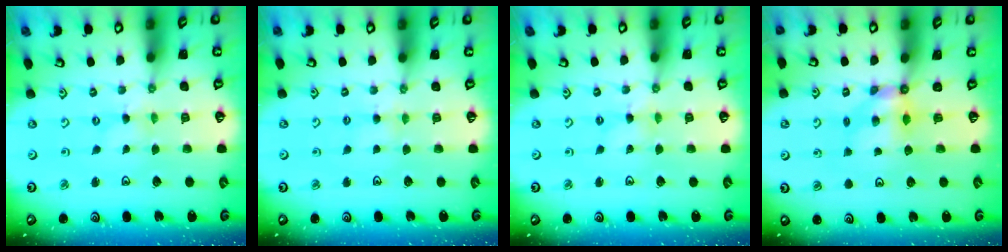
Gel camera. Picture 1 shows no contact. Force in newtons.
{"total": 2.6, "press": 2.6, "slide": 0.4}
{"total": 1.2, "press": 1.2, "slide": 0.1}
{"total": 5.3, "press": 5.3, "slide": 0.2}